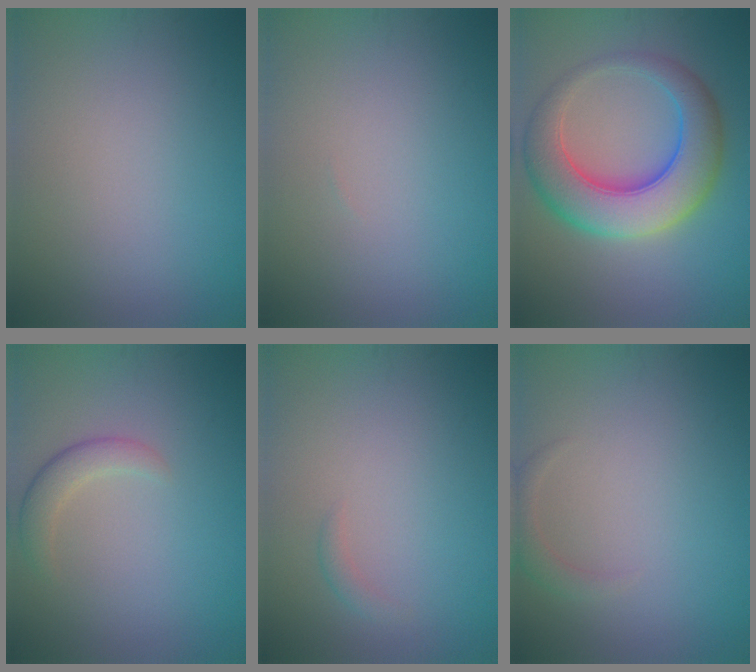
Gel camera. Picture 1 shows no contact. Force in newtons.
{"total": 0.0}
{"total": 8.5, "press": 8.5, "slide": 0.3}
{"total": 2.1, "press": 2.1, "slide": 0.1}
{"total": 0.8, "press": 0.8, "slide": 0.1}
{"total": 1.3, "press": 1.3, "slide": 0.1}